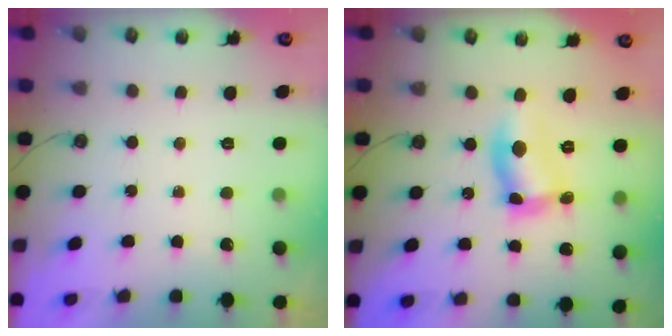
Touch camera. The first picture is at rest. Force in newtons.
{"total": 10.3, "press": 10.3, "slide": 1.1}